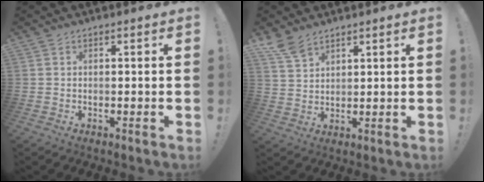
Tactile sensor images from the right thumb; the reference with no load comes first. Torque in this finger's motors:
{"motor_torque": [-0.71, 0.82, 0.56, 0.42, 0.00]}